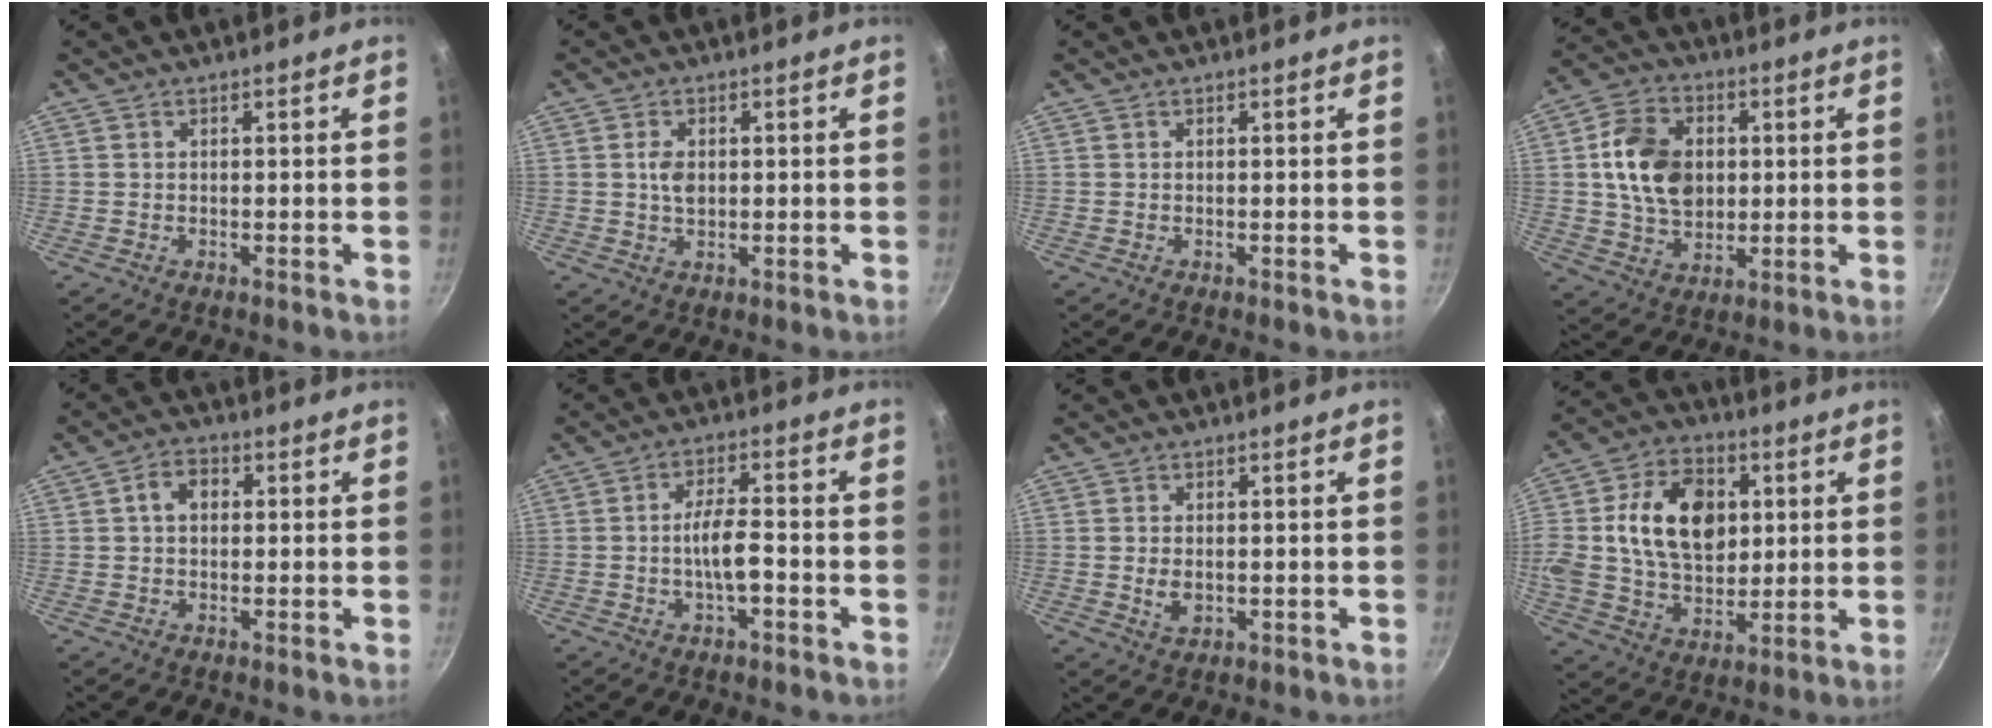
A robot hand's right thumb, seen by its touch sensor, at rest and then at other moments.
{"total": 3.3, "force": [0.4, 2.2, 2.5], "torque": [-0.038, -0.001, 0.008]}
{"total": 0.0}
{"total": 13.8, "force": [1.8, 10.2, 9.1], "torque": [-0.137, 0.004, 0.031]}
{"total": 4.6, "force": [0.8, 3.5, 3.0], "torque": [-0.030, 0.012, 0.005]}
{"total": 6.3, "force": [-1.9, 2.0, 5.7], "torque": [-0.095, 0.023, -0.036]}
{"total": 3.3, "force": [-0.3, 2.1, 2.5], "torque": [-0.042, -0.004, 0.000]}
{"total": 20.8, "force": [3.5, 14.8, 14.2], "torque": [-0.241, 0.017, 0.058]}